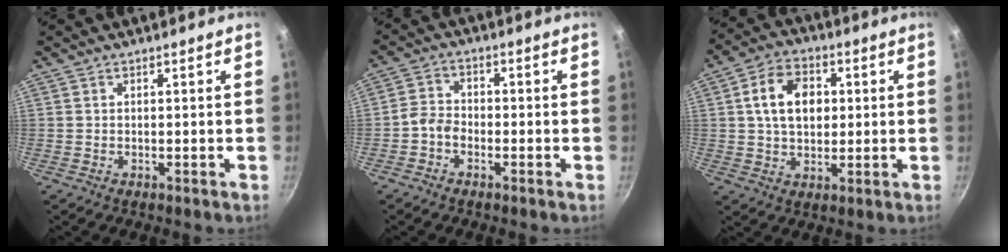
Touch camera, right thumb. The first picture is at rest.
{"total": 3.5, "force": [-2.0, 2.4, 1.6], "torque": [-0.030, 0.027, -0.046]}
{"total": 10.9, "force": [1.8, 7.7, 7.4], "torque": [-0.106, 0.010, 0.023]}